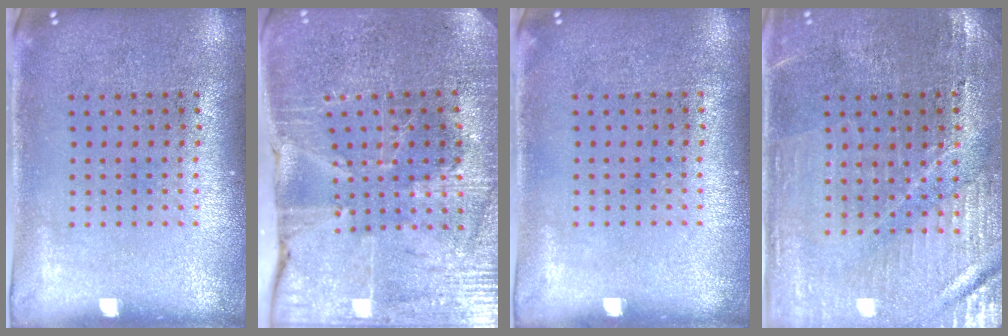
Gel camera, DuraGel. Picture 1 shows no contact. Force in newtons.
{"total": 3.4, "press": 3.3, "slide": 0.4}
{"total": 0.0}
{"total": 1.3, "press": 1.3, "slide": 0.2}